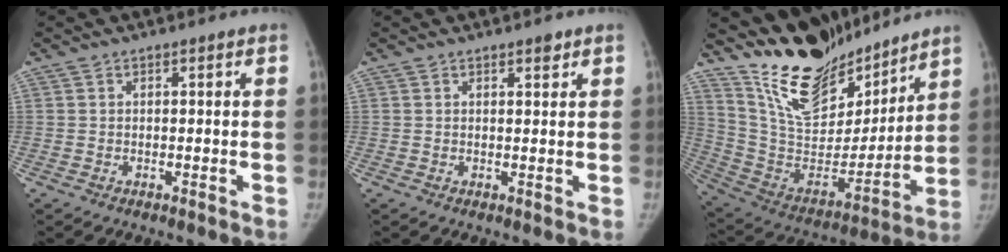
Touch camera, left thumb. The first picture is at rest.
{"total": 1.5, "force": [1.1, 0.6, 0.9], "torque": [-0.004, -0.006, 0.015]}
{"total": 22.3, "force": [18.8, 8.3, 8.7], "torque": [-0.107, -0.116, 0.333]}